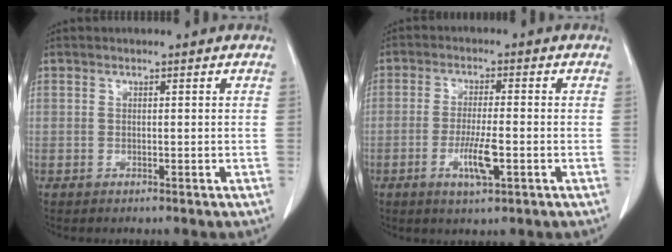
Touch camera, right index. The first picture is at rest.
{"total": 5.6, "force": [-1.9, 0.8, 5.2], "torque": [-0.097, -0.006, -0.031]}